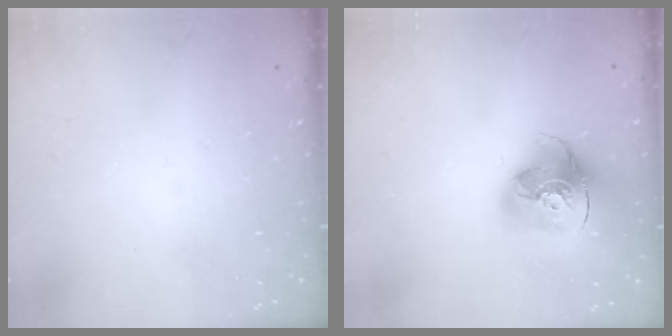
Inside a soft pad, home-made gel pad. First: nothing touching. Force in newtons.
{"total": 15.7, "press": 15.6, "slide": 1.9}